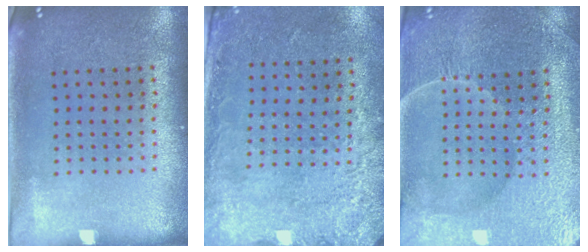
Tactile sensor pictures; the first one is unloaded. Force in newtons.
{"total": 2.8, "press": 1.9, "slide": 2.1}
{"total": 4.3, "press": 4.2, "slide": 1.1}